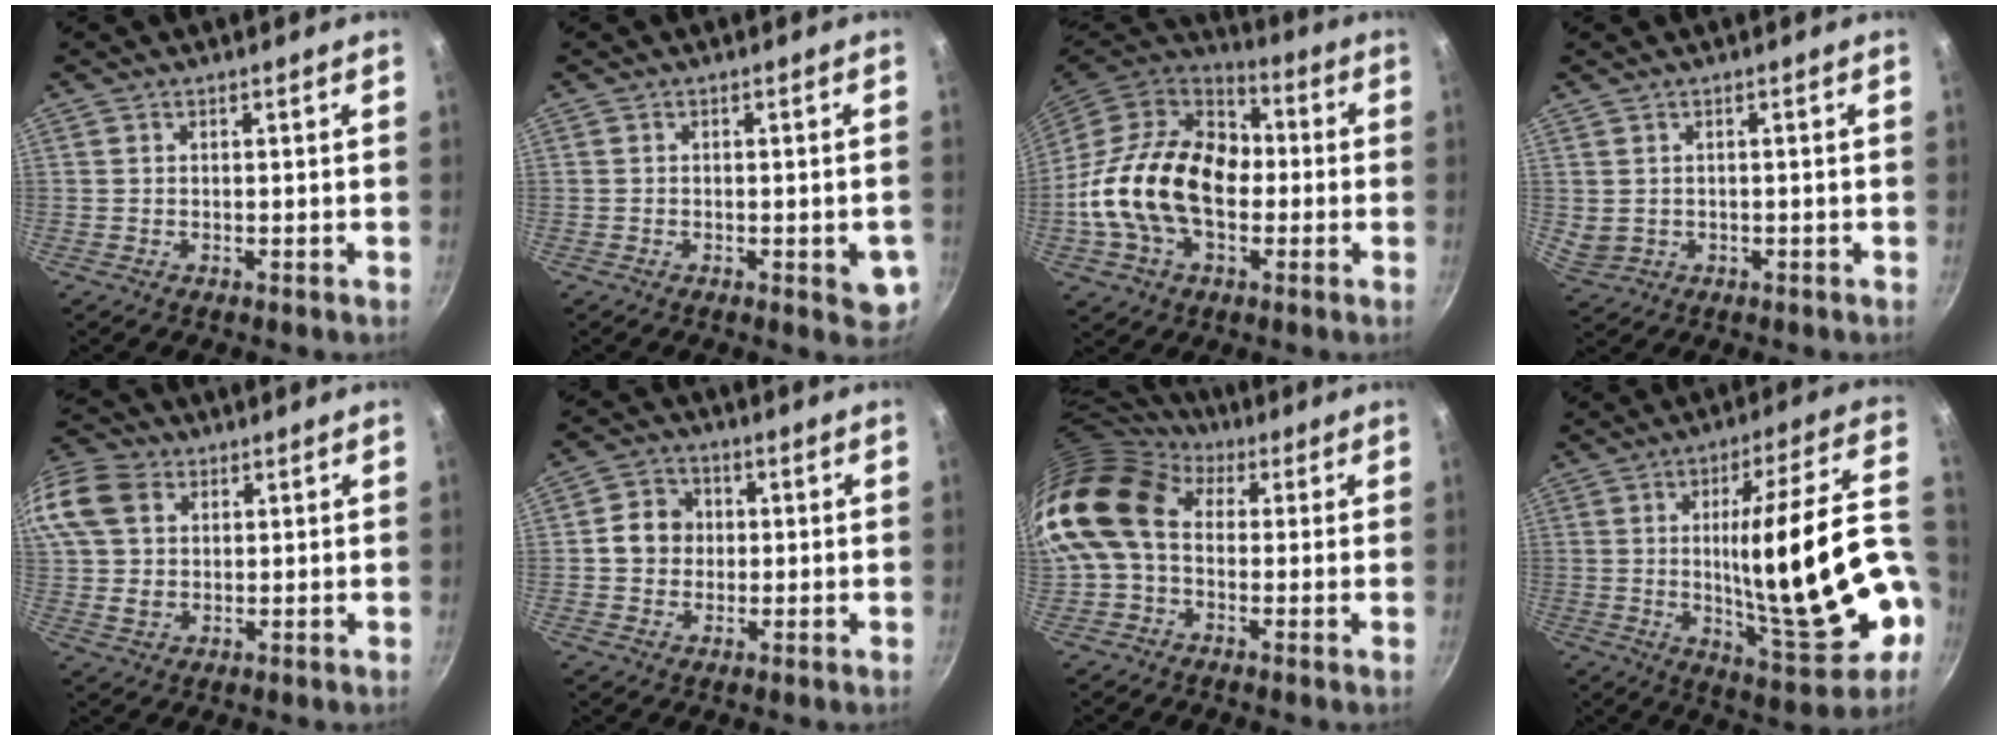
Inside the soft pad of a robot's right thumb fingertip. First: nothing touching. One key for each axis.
{"total": 4.9, "fx": -1.4, "fy": 1.9, "fz": 4.3, "tx": -0.041, "ty": -0.004, "tz": -0.019}
{"total": 23.3, "fx": -2.1, "fy": 16.0, "fz": 16.8, "tx": -0.275, "ty": 0.040, "tz": -0.047}
{"total": 2.8, "fx": 0.0, "fy": 2.4, "fz": 1.6, "tx": -0.028, "ty": 0.004, "tz": 0.014}
{"total": 18.0, "fx": 5.8, "fy": 13.6, "fz": 10.2, "tx": -0.235, "ty": 0.024, "tz": 0.104}
{"total": 6.5, "fx": 0.4, "fy": 5.9, "fz": 2.8, "tx": -0.018, "ty": 0.009, "tz": -0.006}
{"total": 14.1, "fx": 1.9, "fy": 10.7, "fz": 9.0, "tx": -0.161, "ty": 0.022, "tz": 0.014}
{"total": 26.7, "fx": -2.9, "fy": 7.8, "fz": 25.4, "tx": -0.351, "ty": 0.022, "tz": -0.015}